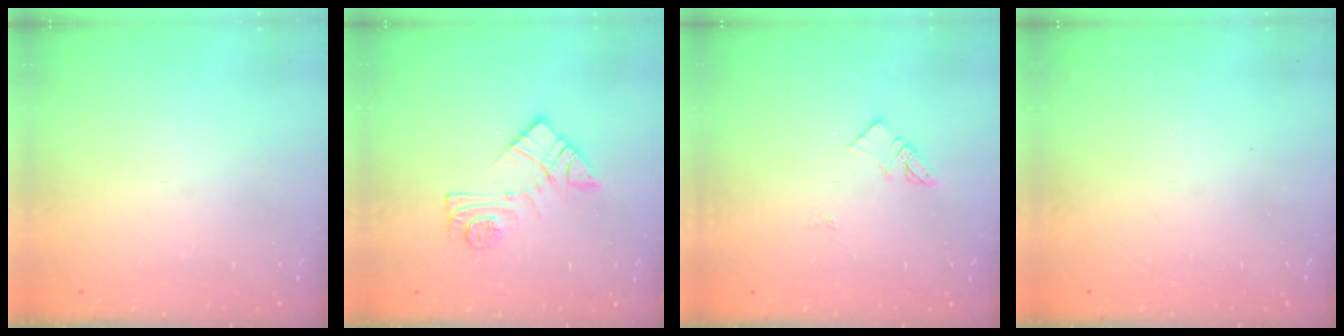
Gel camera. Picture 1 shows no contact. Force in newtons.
{"total": 11.3, "press": 11.3, "slide": 0.4}
{"total": 3.1, "press": 3.1, "slide": 0.3}
{"total": 2.5, "press": 2.4, "slide": 0.4}